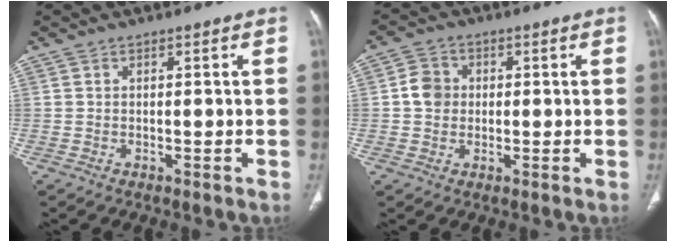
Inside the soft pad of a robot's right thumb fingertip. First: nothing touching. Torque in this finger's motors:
{"motor_torque": [0.36, 1.18, 0.68, -0.53, -0.01]}